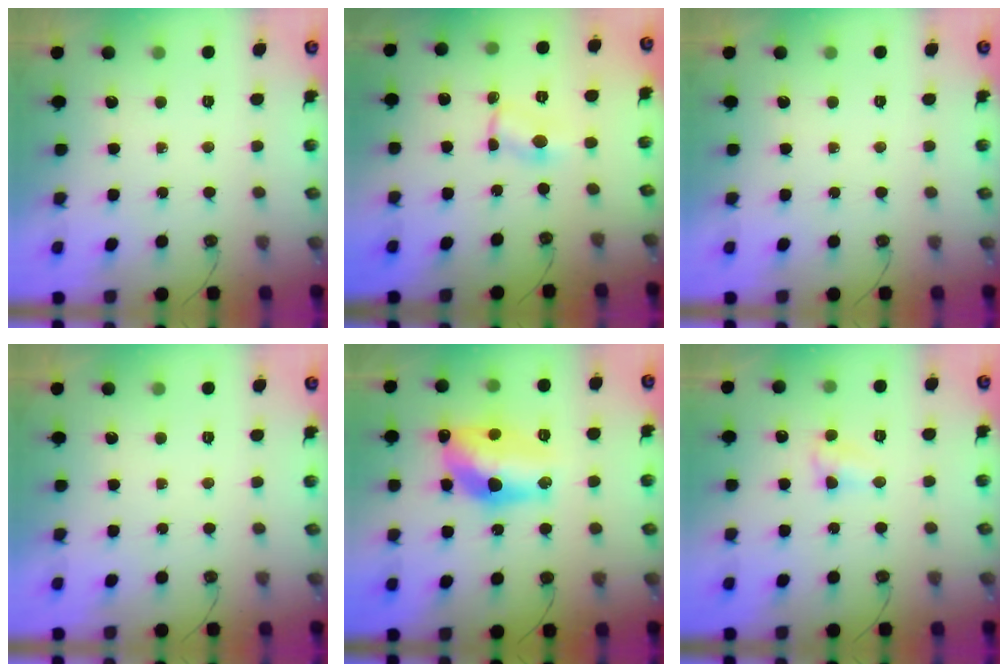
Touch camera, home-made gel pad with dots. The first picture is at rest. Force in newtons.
{"total": 1.9, "press": 1.9, "slide": 0.2}
{"total": 0.0}
{"total": 0.0}
{"total": 16.4, "press": 15.7, "slide": 4.6}
{"total": 5.5, "press": 5.4, "slide": 0.6}